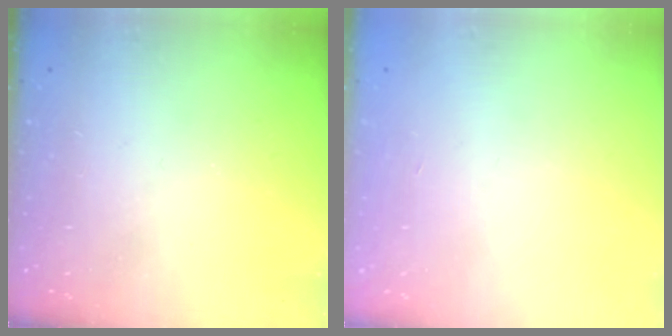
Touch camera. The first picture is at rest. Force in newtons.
{"total": 0.0}